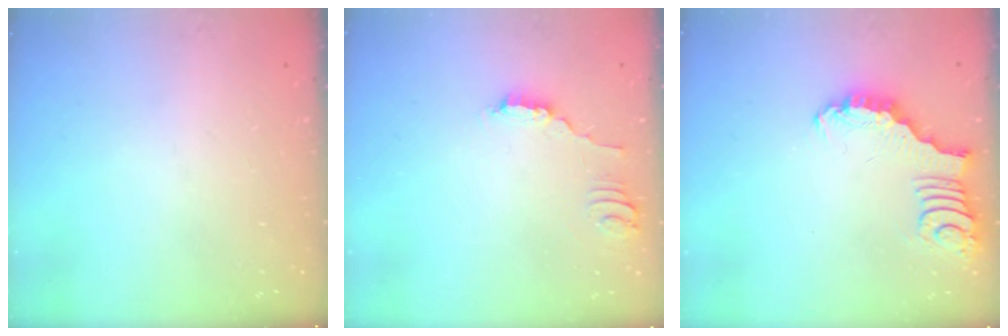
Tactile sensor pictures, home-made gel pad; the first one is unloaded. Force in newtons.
{"total": 3.8, "press": 3.8, "slide": 0.3}
{"total": 2.8, "press": 2.8, "slide": 0.3}